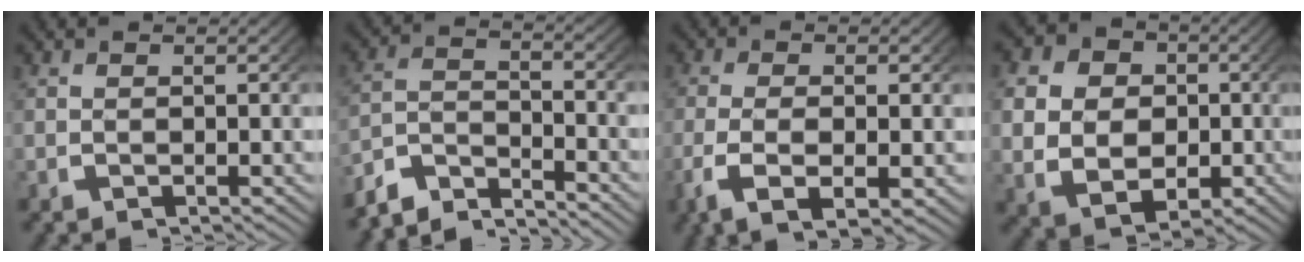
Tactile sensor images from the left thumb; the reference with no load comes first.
{"total": 6.3, "force": [-5.0, 2.6, 2.7], "torque": [-0.047, -0.015, -0.091]}
{"total": 5.5, "force": [-1.6, 2.4, 4.6], "torque": [-0.104, -0.017, -0.019]}
{"total": 10.6, "force": [-0.3, 8.6, 6.1], "torque": [-0.132, -0.036, 0.005]}